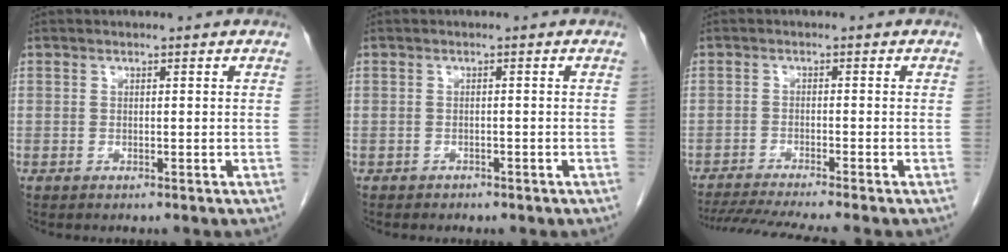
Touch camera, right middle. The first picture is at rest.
{"total": 1.5, "force": [-1.2, 0.8, 0.5], "torque": [-0.019, -0.001, -0.010]}
{"total": 10.5, "force": [-9.3, -0.6, 4.9], "torque": [-0.065, -0.017, -0.145]}